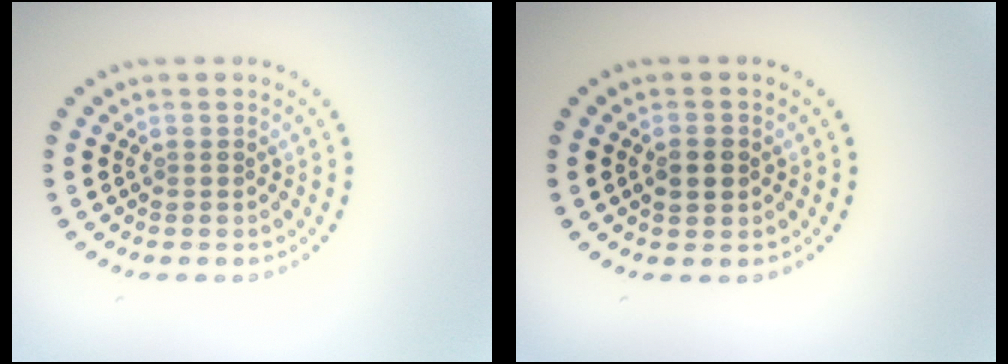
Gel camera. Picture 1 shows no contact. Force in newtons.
{"total": 2.3, "press": 2.3, "slide": 0.1}